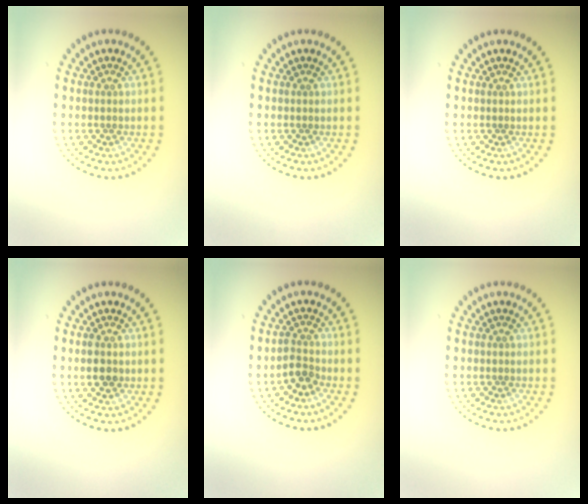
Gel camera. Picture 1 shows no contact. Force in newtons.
{"total": 0.0}
{"total": 0.0}
{"total": 2.4, "press": 2.4, "slide": 0.2}
{"total": 1.9, "press": 1.5, "slide": 1.1}
{"total": 0.0}